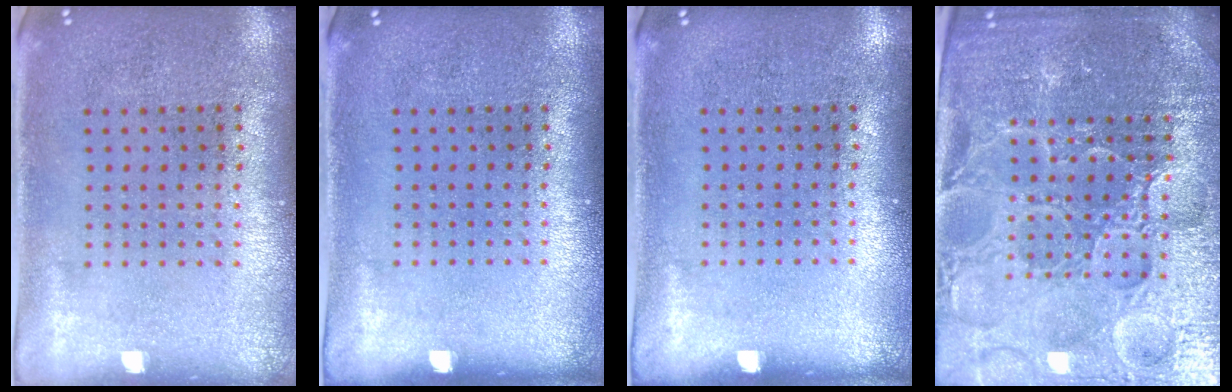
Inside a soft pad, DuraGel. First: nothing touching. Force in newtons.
{"total": 0.0}
{"total": 0.0}
{"total": 5.5, "press": 5.1, "slide": 2.1}